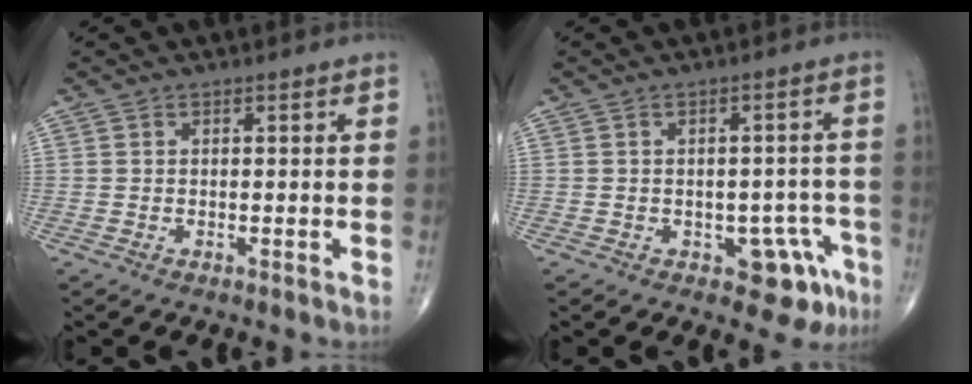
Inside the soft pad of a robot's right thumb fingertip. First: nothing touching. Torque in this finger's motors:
{"motor_torque": [2.46, 2.07, 0.24, -0.46, 0.00]}